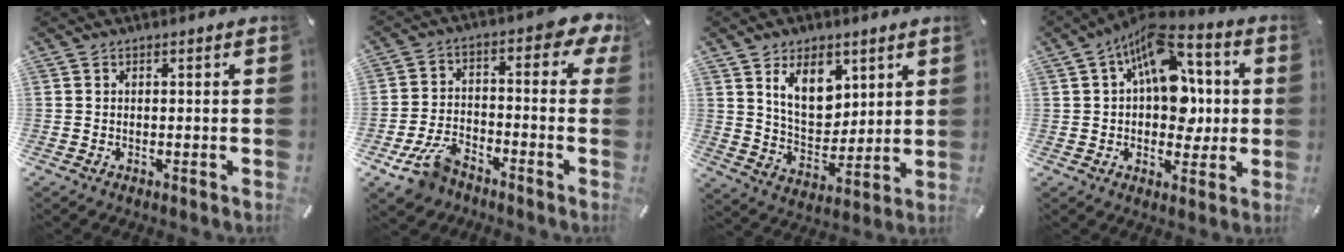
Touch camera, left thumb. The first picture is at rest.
{"total": 13.1, "force": [-5.7, 8.0, 8.6], "torque": [-0.143, 0.037, -0.104]}
{"total": 12.1, "force": [6.1, 7.9, 6.9], "torque": [-0.111, -0.021, 0.112]}
{"total": 15.4, "force": [4.4, 9.9, 11.0], "torque": [-0.182, -0.024, 0.082]}